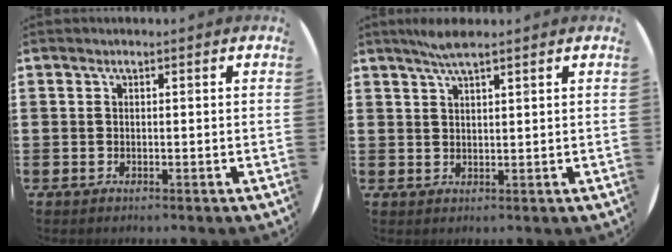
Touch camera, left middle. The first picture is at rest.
{"total": 3.2, "force": [2.5, 0.3, 1.9], "torque": [-0.040, 0.005, 0.045]}